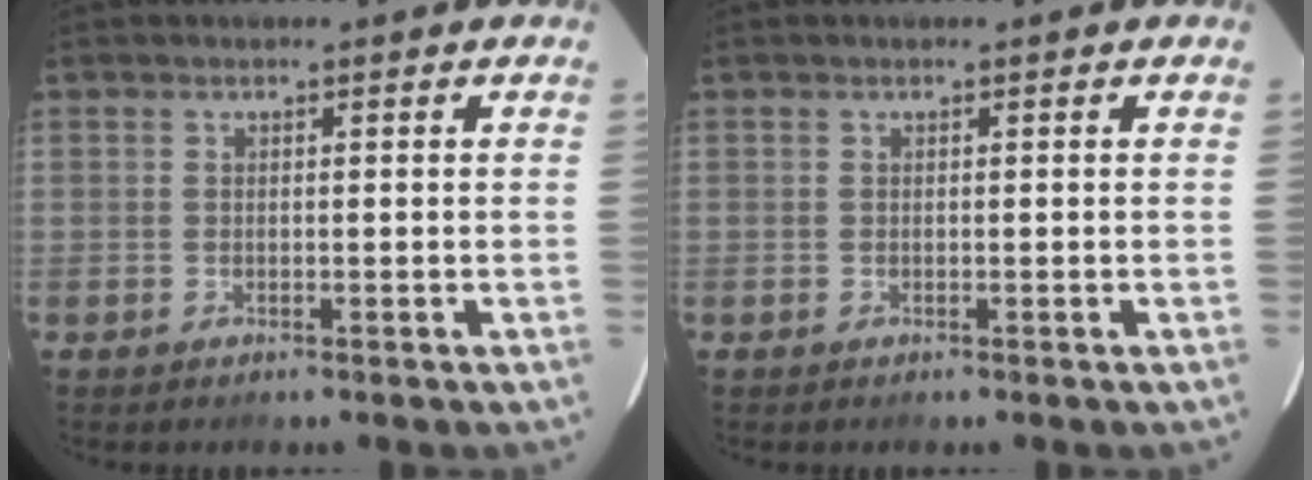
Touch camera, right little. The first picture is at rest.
{"total": 0.0}